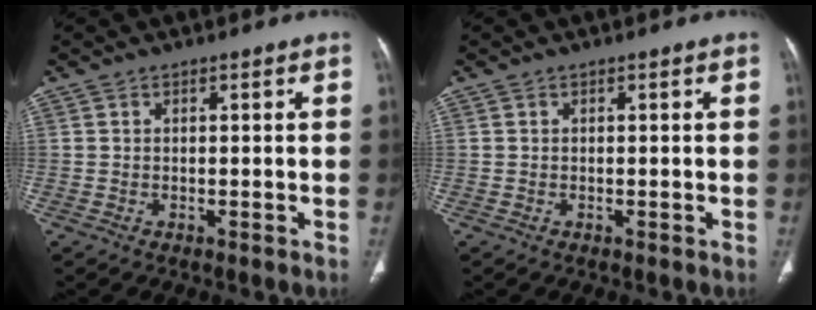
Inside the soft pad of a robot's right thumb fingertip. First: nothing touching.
{"total": 0.0}